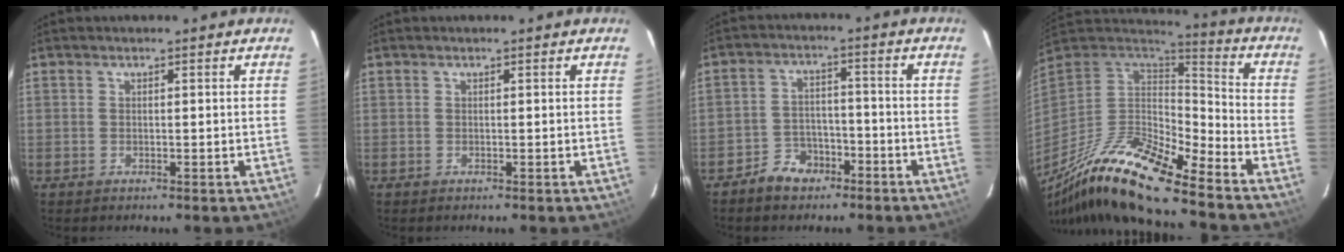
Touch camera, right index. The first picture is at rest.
{"total": 0.0}
{"total": 6.5, "force": [-4.8, 4.0, 1.8], "torque": [-0.050, 0.018, -0.073]}
{"total": 19.8, "force": [-14.7, 3.4, 12.9], "torque": [-0.240, -0.037, -0.289]}